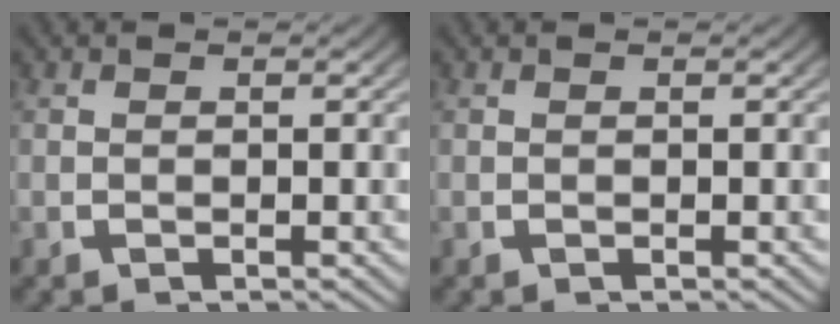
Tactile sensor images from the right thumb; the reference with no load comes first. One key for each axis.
{"total": 0.0}